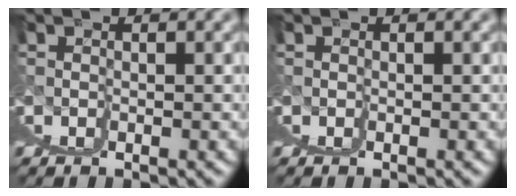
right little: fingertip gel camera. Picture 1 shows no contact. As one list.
[{"total": 0.0}]